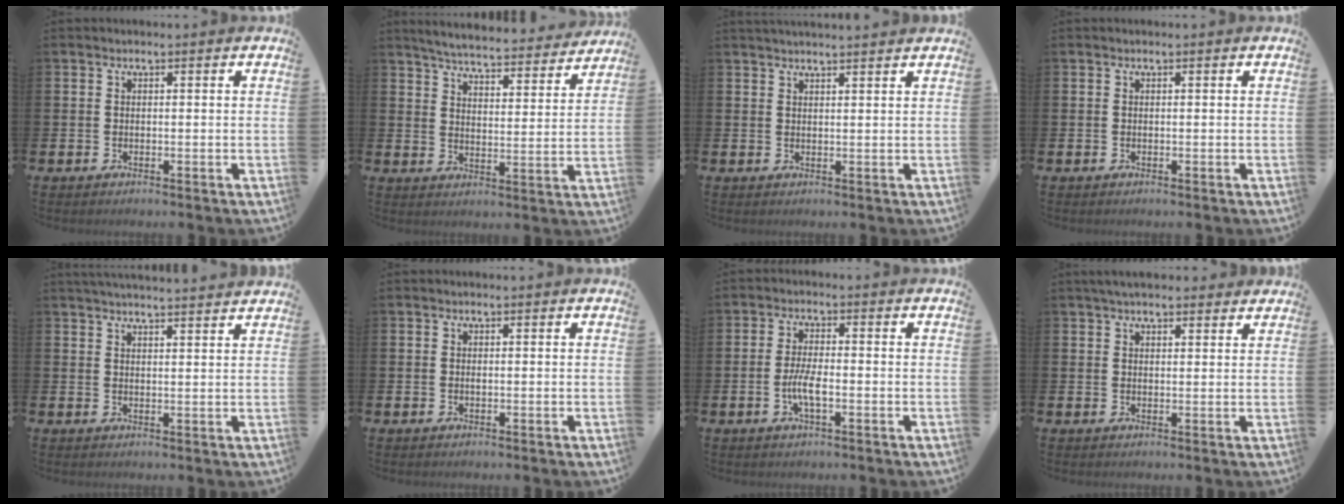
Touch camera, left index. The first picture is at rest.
{"total": 5.7, "force": [5.5, 0.3, 1.3], "torque": [-0.043, -0.042, 0.093]}
{"total": 2.0, "force": [2.0, -0.2, 0.0], "torque": [-0.002, -0.008, 0.037]}
{"total": 0.0}
{"total": 3.3, "force": [3.2, -0.4, 0.2], "torque": [-0.009, -0.016, 0.059]}
{"total": 0.0}
{"total": 3.7, "force": [-1.0, 1.1, 3.4], "torque": [-0.064, 0.000, -0.021]}
{"total": 3.2, "force": [3.0, 0.8, 0.9], "torque": [-0.022, -0.004, 0.055]}